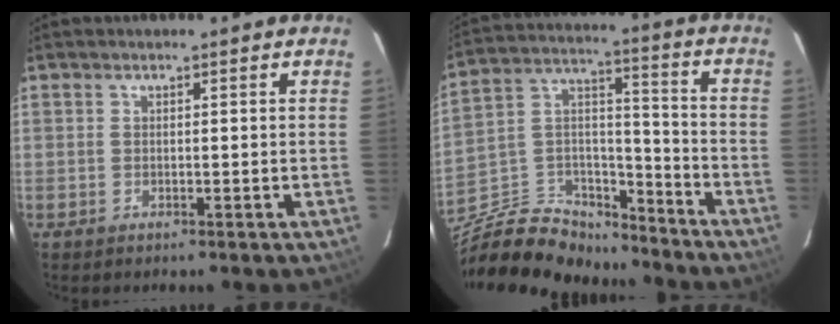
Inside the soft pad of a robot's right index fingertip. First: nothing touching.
{"total": 21.7, "force": [-17.3, 9.7, 8.8], "torque": [-0.203, 0.043, -0.283]}